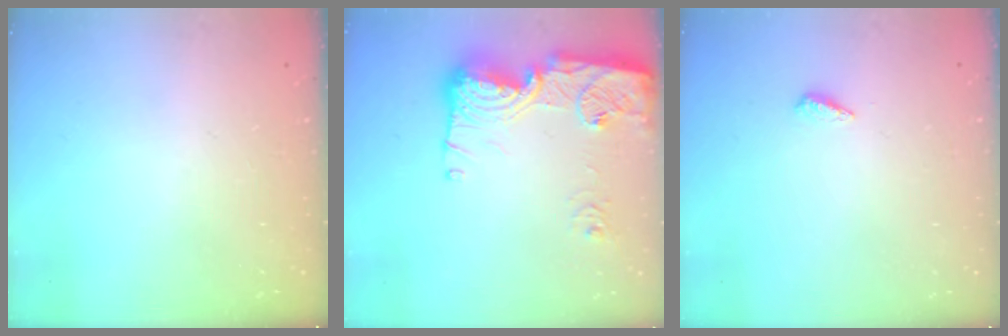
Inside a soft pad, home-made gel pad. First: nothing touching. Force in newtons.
{"total": 18.9, "press": 18.8, "slide": 1.7}
{"total": 4.8, "press": 4.8, "slide": 0.4}